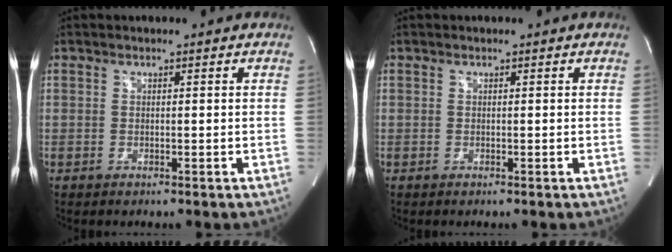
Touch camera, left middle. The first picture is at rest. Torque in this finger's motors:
{"motor_torque": [-0.01, 0.01, 0.00, 0.00]}